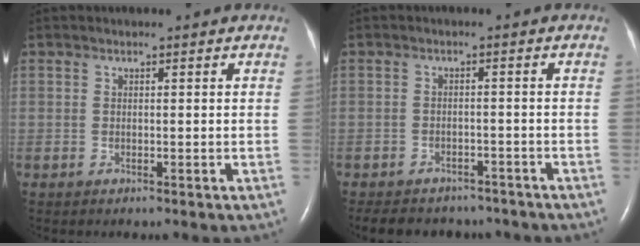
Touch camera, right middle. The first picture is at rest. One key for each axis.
{"total": 13.5, "fx": -11.6, "fy": 3.0, "fz": 6.2, "tx": -0.125, "ty": -0.022, "tz": -0.172}